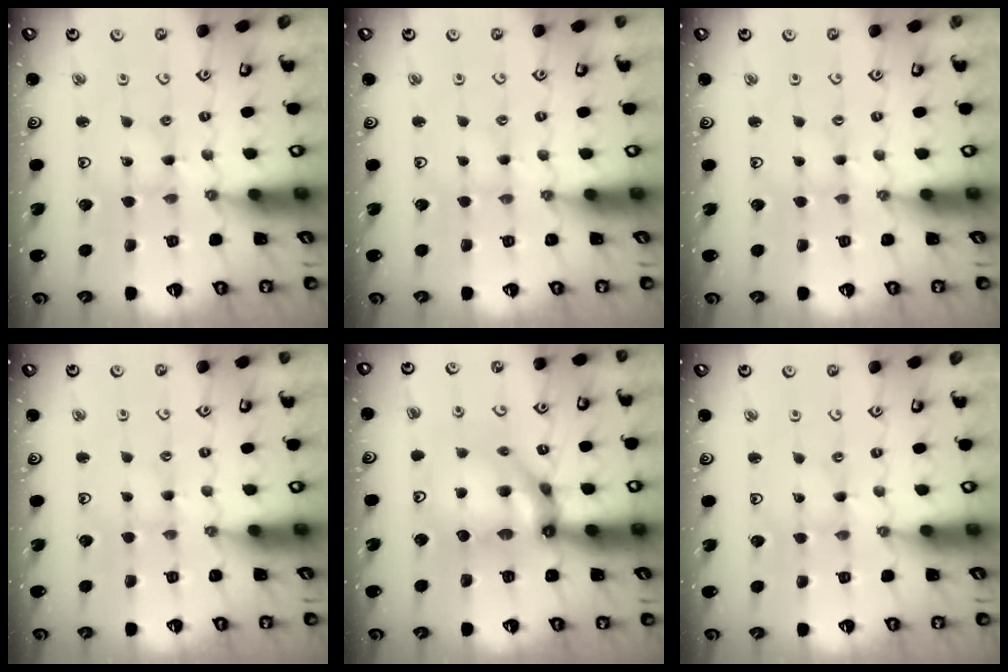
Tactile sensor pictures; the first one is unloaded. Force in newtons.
{"total": 1.0, "press": 1.0, "slide": 0.3}
{"total": 0.8, "press": 0.7, "slide": 0.3}
{"total": 0.9, "press": 0.9, "slide": 0.2}
{"total": 12.4, "press": 12.3, "slide": 1.5}
{"total": 0.0}